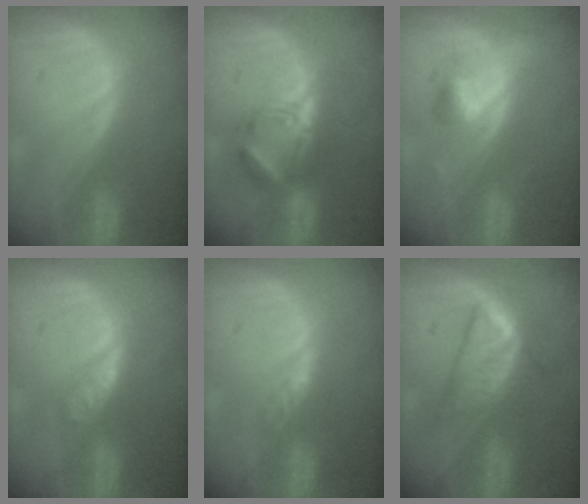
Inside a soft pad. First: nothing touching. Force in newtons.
{"total": 5.7, "press": 5.6, "slide": 1.2}
{"total": 4.0, "press": 4.0, "slide": 0.2}
{"total": 3.1, "press": 3.0, "slide": 0.3}
{"total": 2.2, "press": 1.7, "slide": 1.3}
{"total": 5.7, "press": 5.5, "slide": 1.6}